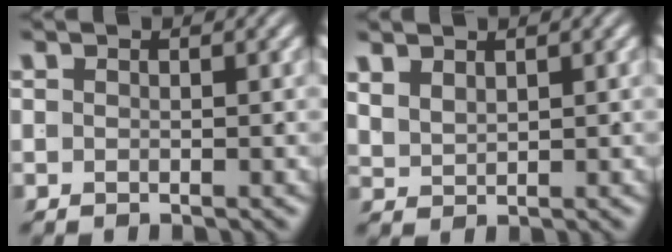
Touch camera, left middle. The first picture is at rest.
{"total": 2.0, "force": [1.6, 0.9, 0.8], "torque": [-0.022, -0.006, 0.041]}